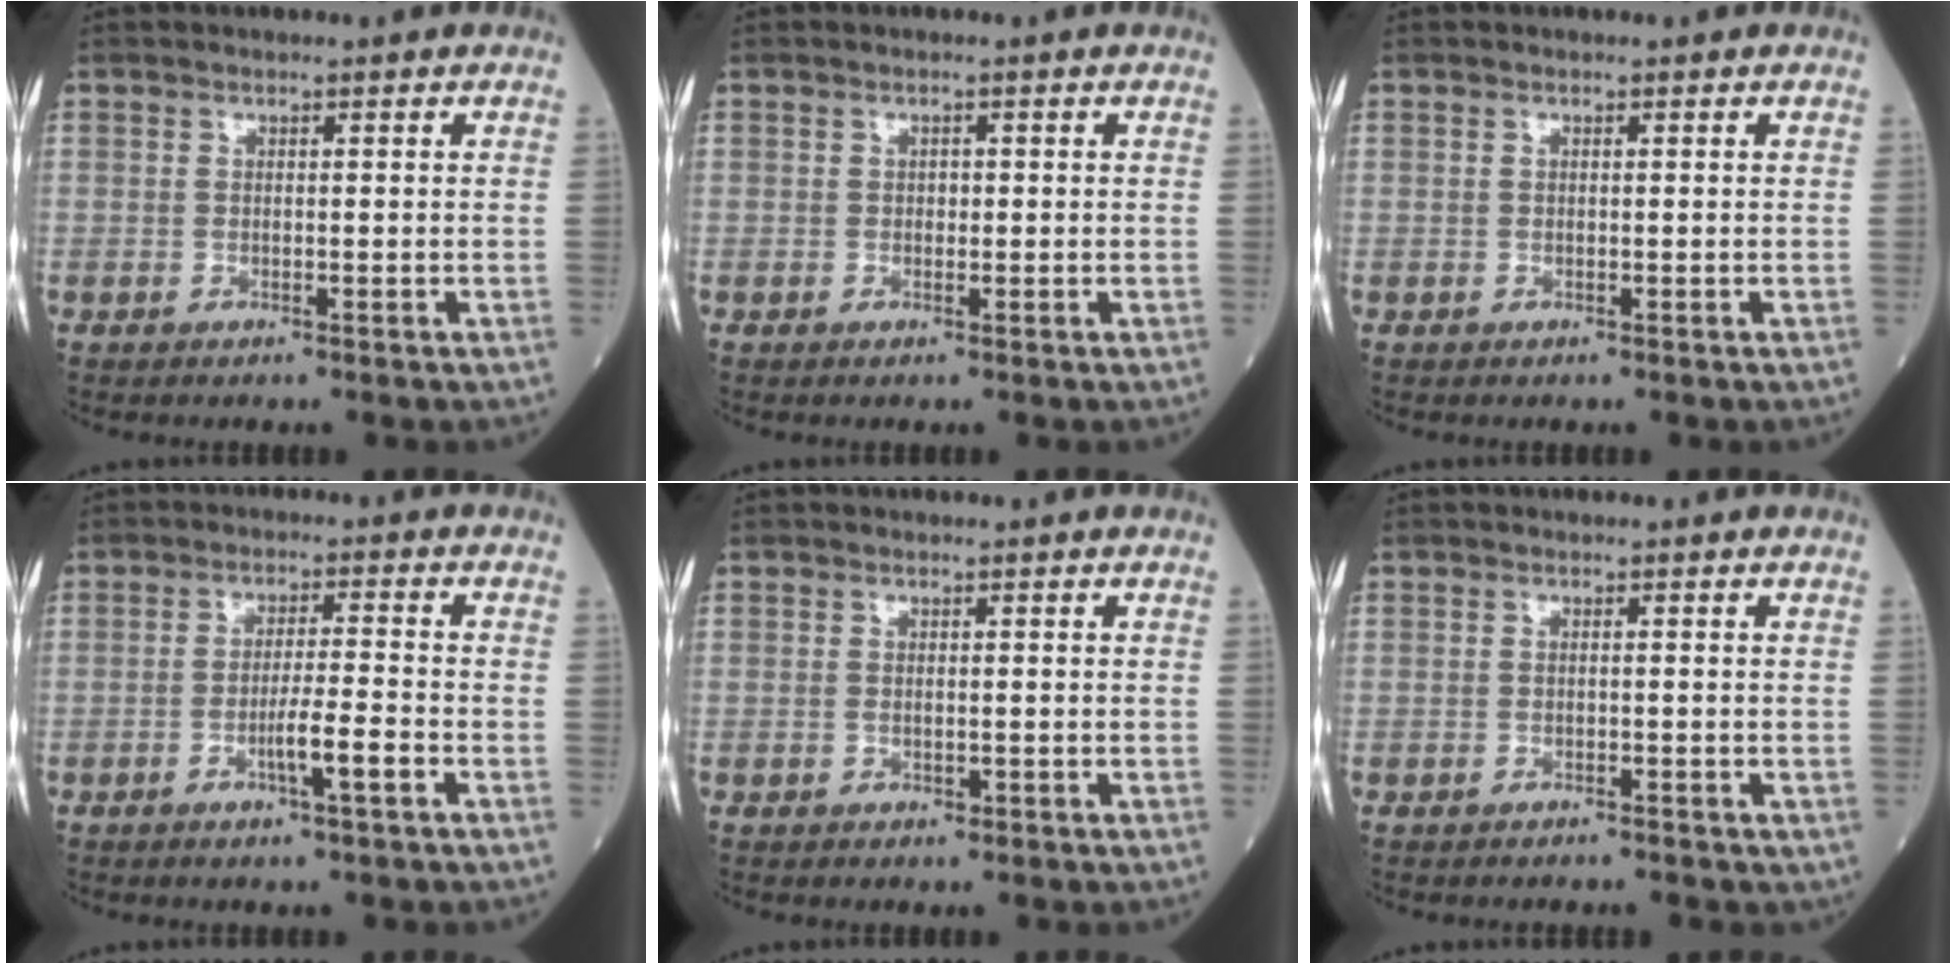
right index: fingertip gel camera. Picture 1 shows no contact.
{"total": 0.6, "force": [0.0, 0.4, 0.4], "torque": [-0.005, 0.001, -0.002]}
{"total": 0.0}
{"total": 4.7, "force": [-2.0, -0.2, 4.3], "torque": [-0.073, -0.004, -0.038]}
{"total": 0.7, "force": [-0.1, 0.4, 0.5], "torque": [-0.011, -0.001, -0.001]}
{"total": 1.6, "force": [-1.4, 0.5, 0.5], "torque": [-0.011, -0.002, -0.015]}